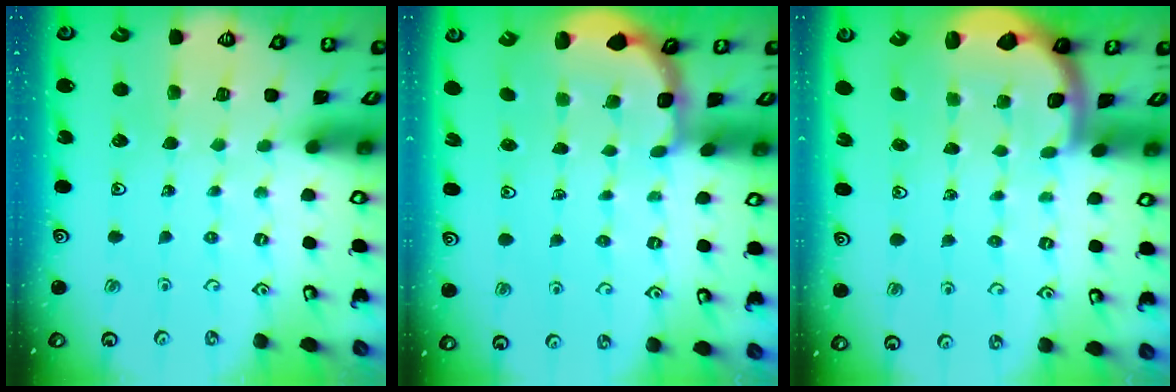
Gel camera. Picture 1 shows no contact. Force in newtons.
{"total": 2.7, "press": 2.3, "slide": 1.4}
{"total": 2.1, "press": 2.0, "slide": 0.5}